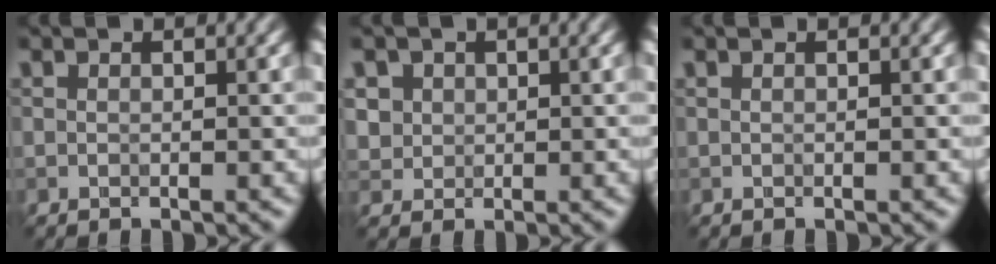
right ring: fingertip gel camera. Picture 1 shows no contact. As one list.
[{"total": 3.2, "force": [1.3, 2.7, 1.1], "torque": [-0.024, 0.009, 0.027]}, {"total": 0.0}]